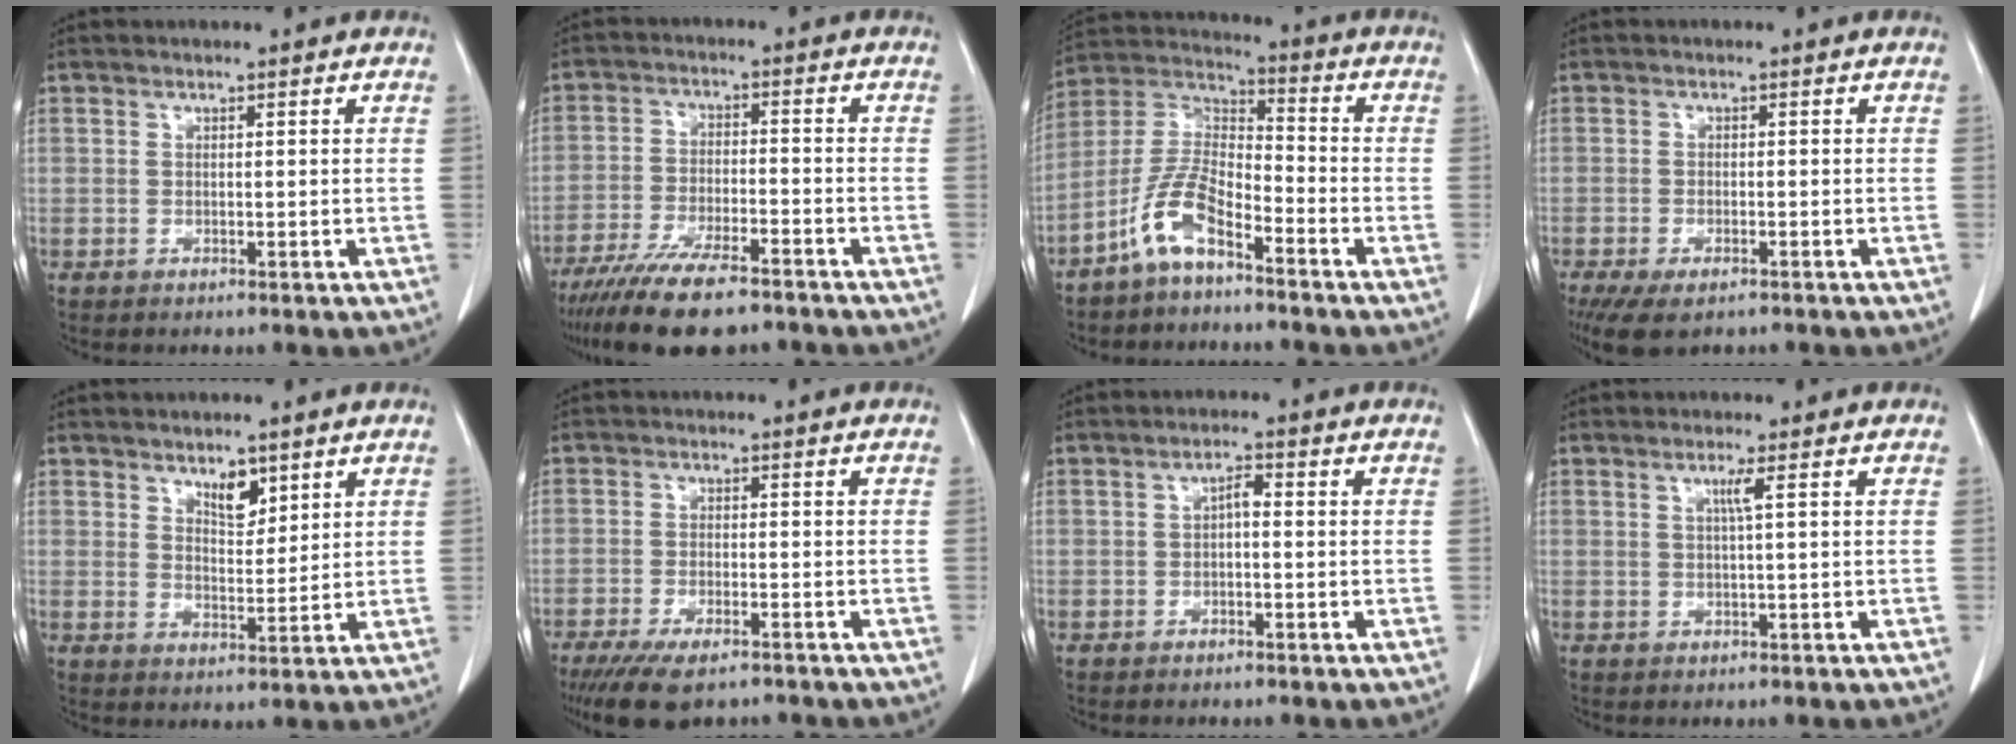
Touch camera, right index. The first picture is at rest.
{"total": 13.4, "force": [-10.6, 2.7, 7.7], "torque": [-0.137, -0.028, -0.174]}
{"total": 8.9, "force": [-5.8, 2.6, 6.3], "torque": [-0.144, 0.008, -0.118]}
{"total": 6.5, "force": [-4.6, 2.4, 3.8], "torque": [-0.057, -0.010, -0.068]}
{"total": 4.0, "force": [2.7, 1.7, 2.4], "torque": [-0.039, -0.005, 0.050]}
{"total": 9.1, "force": [-6.8, 2.7, 5.4], "torque": [-0.083, -0.013, -0.104]}
{"total": 1.9, "force": [-0.2, 0.7, 1.7], "torque": [-0.030, 0.006, -0.003]}
{"total": 1.6, "force": [0.5, -0.5, 1.4], "torque": [-0.033, -0.001, 0.012]}